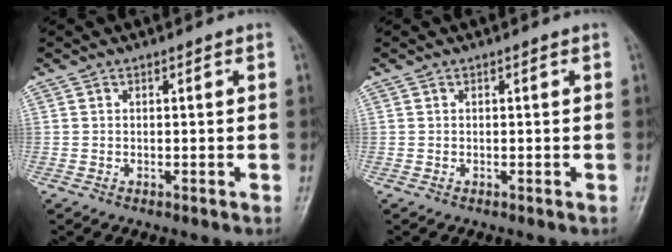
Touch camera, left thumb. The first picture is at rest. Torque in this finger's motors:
{"motor_torque": [0.00, 0.00, -0.03, 0.03, 0.00]}